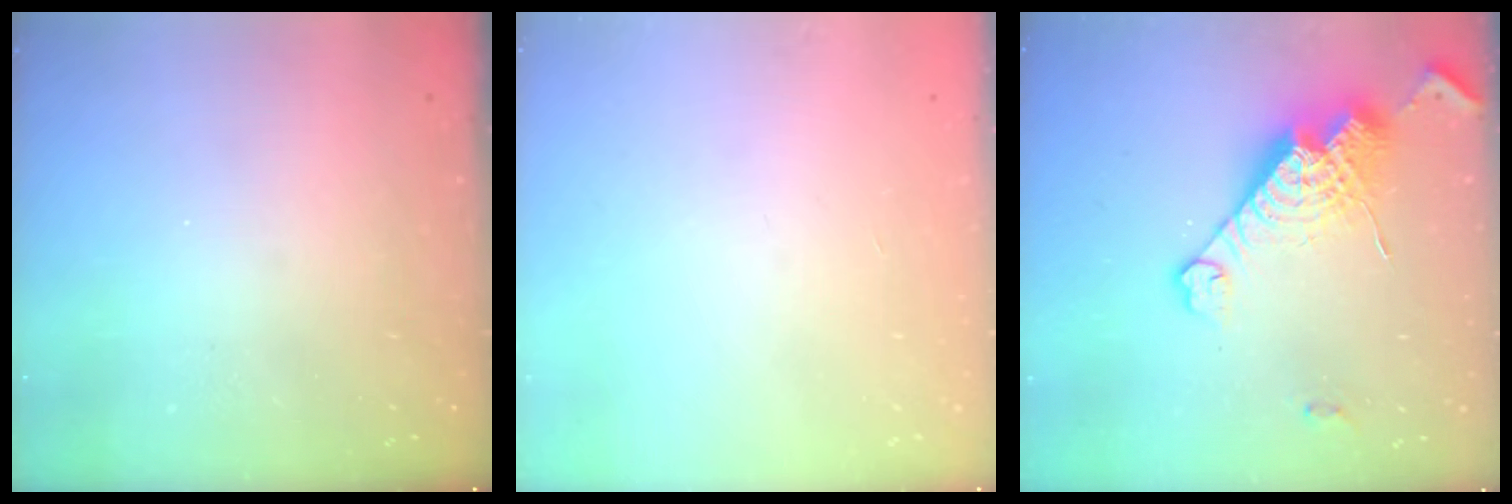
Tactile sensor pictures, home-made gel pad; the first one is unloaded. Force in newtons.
{"total": 0.0}
{"total": 17.7, "press": 17.6, "slide": 1.6}